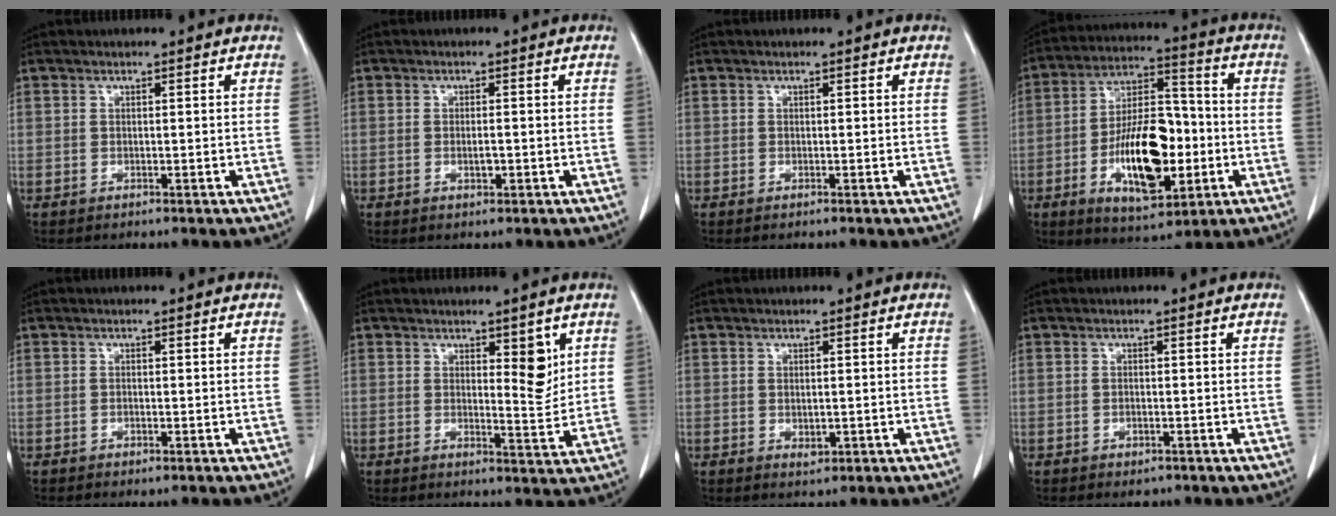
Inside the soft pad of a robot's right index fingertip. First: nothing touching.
{"total": 1.5, "force": [-0.4, 0.6, 1.3], "torque": [-0.025, 0.000, -0.004]}
{"total": 0.0}
{"total": 16.2, "force": [-4.1, 6.6, 14.2], "torque": [-0.255, 0.011, -0.062]}
{"total": 0.9, "force": [-0.5, 0.3, 0.7], "torque": [-0.011, -0.001, -0.005]}
{"total": 4.7, "force": [2.1, 1.3, 4.0], "torque": [-0.055, -0.013, 0.030]}
{"total": 1.4, "force": [-0.2, 0.9, 1.1], "torque": [-0.015, -0.003, 0.002]}
{"total": 1.7, "force": [-1.1, 0.9, 0.9], "torque": [-0.014, -0.001, -0.007]}